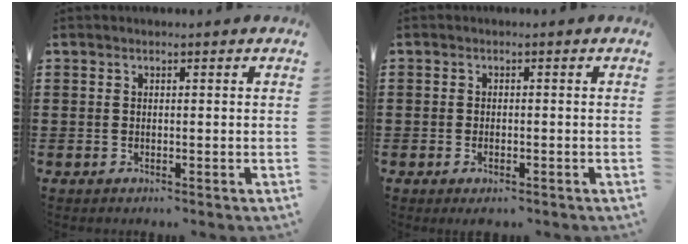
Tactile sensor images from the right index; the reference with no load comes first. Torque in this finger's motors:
{"motor_torque": [1.05, 0.93, 0.07, 0.00]}